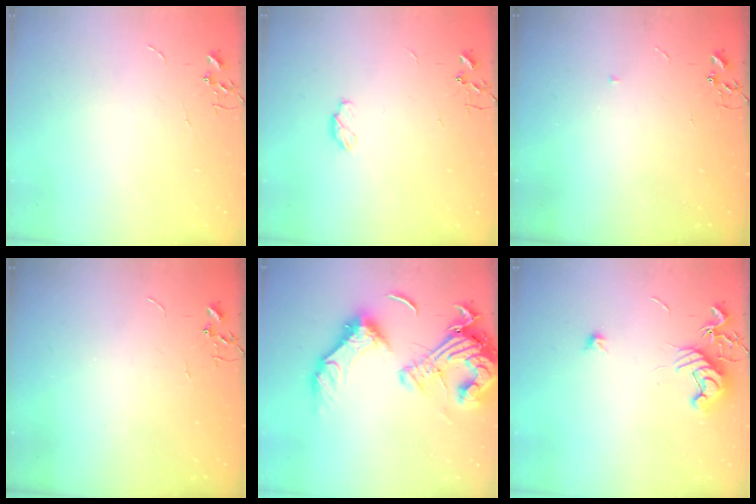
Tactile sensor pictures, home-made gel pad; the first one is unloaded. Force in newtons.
{"total": 4.6, "press": 4.6, "slide": 0.6}
{"total": 3.4, "press": 3.3, "slide": 0.8}
{"total": 0.0}
{"total": 22.6, "press": 22.3, "slide": 3.7}
{"total": 10.1, "press": 10.1, "slide": 0.7}